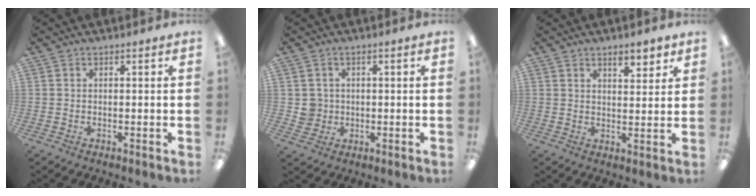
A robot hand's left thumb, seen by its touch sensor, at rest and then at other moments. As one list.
[{"total": 3.7, "force": [0.1, 3.7, 0.3], "torque": [-0.006, 0.006, 0.002]}, {"total": 5.1, "force": [3.7, 2.0, 2.9], "torque": [-0.024, -0.022, 0.059]}]